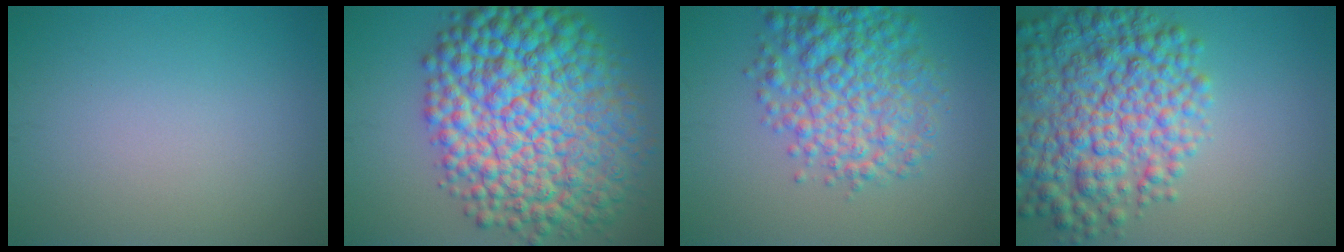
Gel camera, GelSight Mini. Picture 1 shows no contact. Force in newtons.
{"total": 16.3, "press": 16.3, "slide": 0.0}
{"total": 7.1, "press": 7.1, "slide": 0.2}
{"total": 9.6, "press": 9.6, "slide": 0.3}